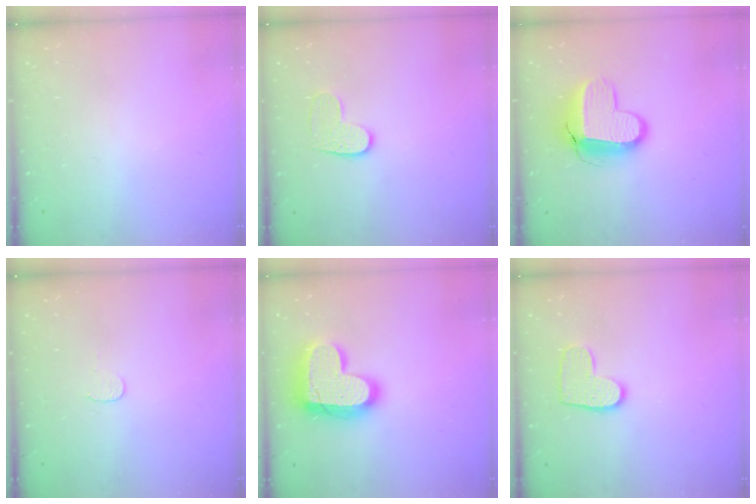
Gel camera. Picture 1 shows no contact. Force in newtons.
{"total": 6.4, "press": 6.4, "slide": 0.3}
{"total": 12.8, "press": 12.8, "slide": 1.0}
{"total": 3.8, "press": 3.8, "slide": 0.3}
{"total": 20.2, "press": 20.1, "slide": 1.3}
{"total": 9.8, "press": 9.8, "slide": 0.3}